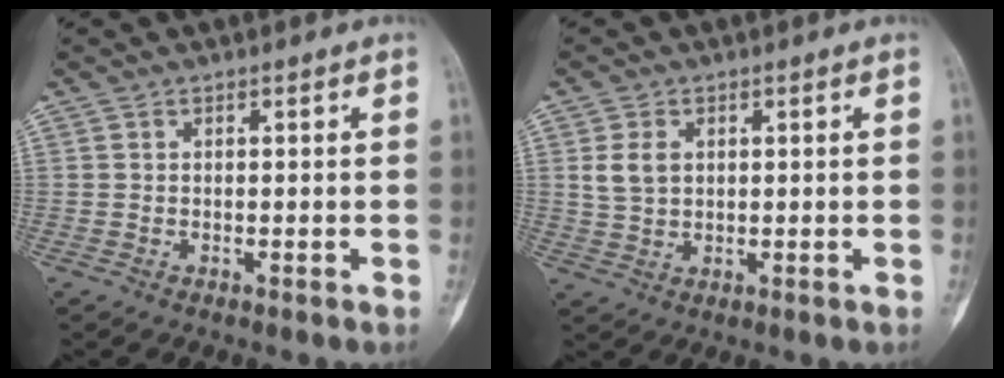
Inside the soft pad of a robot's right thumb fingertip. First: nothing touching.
{"total": 4.2, "force": [1.1, 3.0, 2.7], "torque": [-0.042, 0.001, 0.027]}